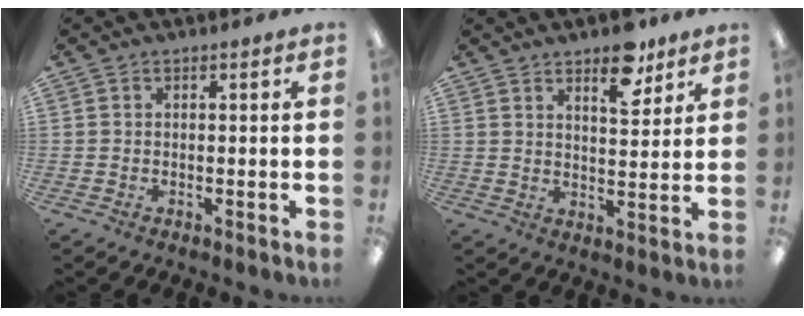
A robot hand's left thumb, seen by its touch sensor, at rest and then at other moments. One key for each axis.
{"total": 9.2, "fx": 6.6, "fy": 3.8, "fz": 5.1, "tx": -0.053, "ty": -0.041, "tz": 0.109}